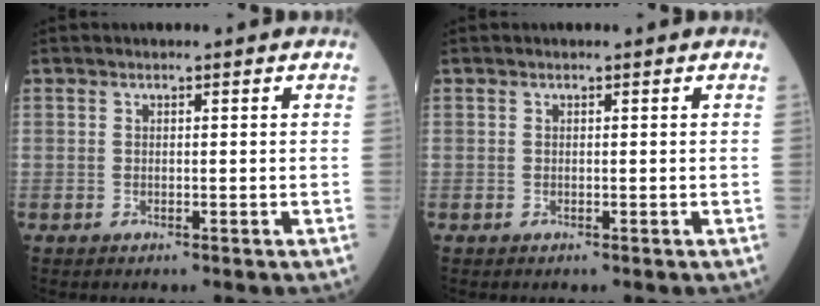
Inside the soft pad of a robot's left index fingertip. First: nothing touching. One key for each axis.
{"total": 0.0}